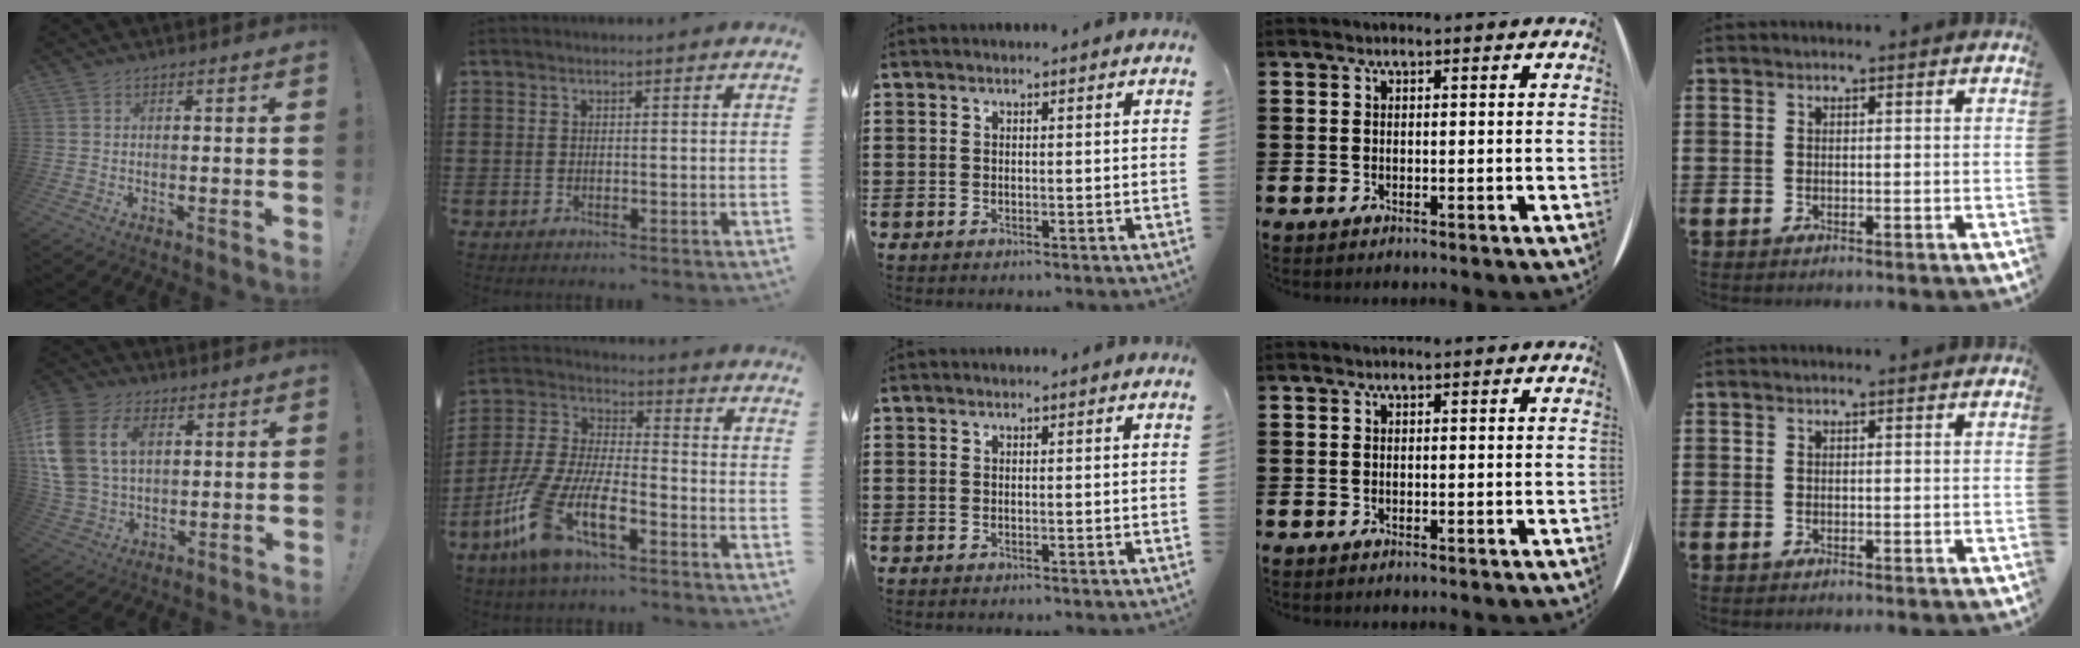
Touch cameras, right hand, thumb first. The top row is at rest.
{"thumb": {"total": 17.5, "force": [5.4, 12.3, 11.2], "torque": [-0.231, -0.009, 0.103]}, "index": {"total": 11.9, "force": [-6.5, 4.1, 9.1], "torque": [-0.231, -0.014, -0.135]}}